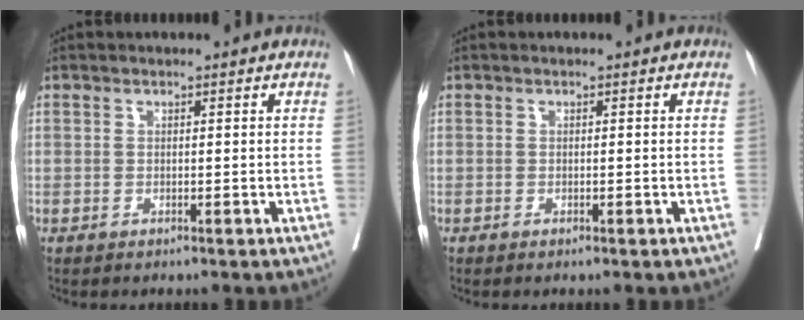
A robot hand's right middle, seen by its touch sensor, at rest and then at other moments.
{"total": 0.6, "force": [-0.4, 0.1, 0.4], "torque": [-0.008, -0.002, -0.004]}